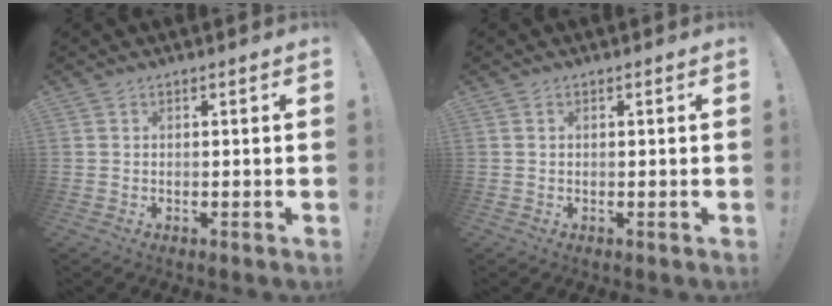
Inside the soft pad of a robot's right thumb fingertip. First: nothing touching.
{"total": 0.0}